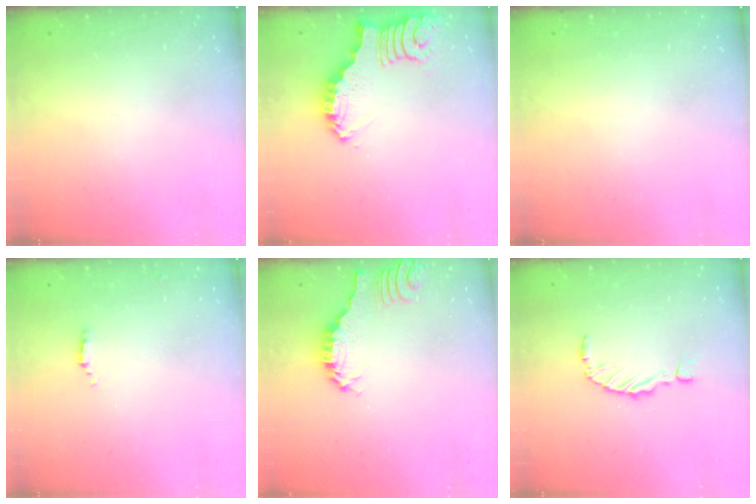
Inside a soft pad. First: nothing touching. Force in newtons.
{"total": 2.6, "press": 2.6, "slide": 0.4}
{"total": 0.0}
{"total": 2.0, "press": 2.0, "slide": 0.4}
{"total": 1.3, "press": 1.3, "slide": 0.3}
{"total": 0.0}